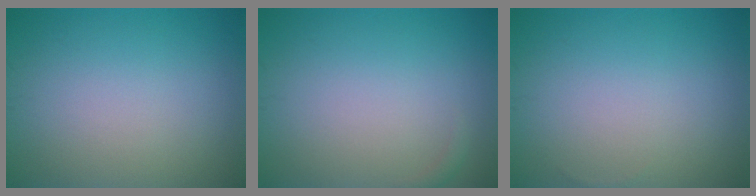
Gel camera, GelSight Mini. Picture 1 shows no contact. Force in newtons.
{"total": 0.6, "press": 0.6, "slide": 0.1}
{"total": 0.0}